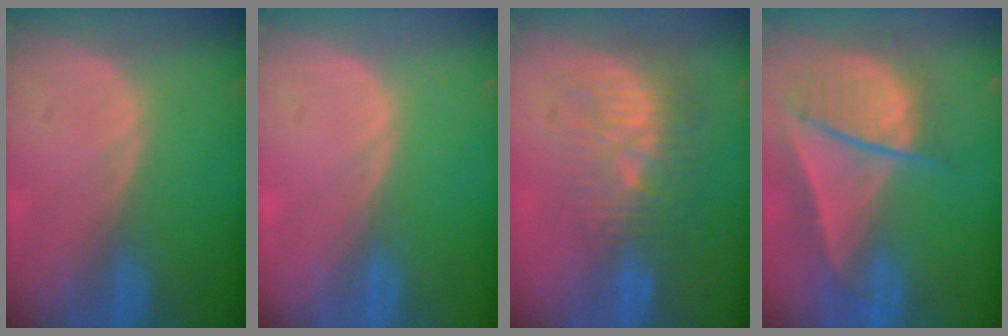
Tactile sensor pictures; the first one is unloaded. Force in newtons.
{"total": 0.0}
{"total": 10.1, "press": 8.8, "slide": 5.1}
{"total": 9.1, "press": 7.9, "slide": 4.5}